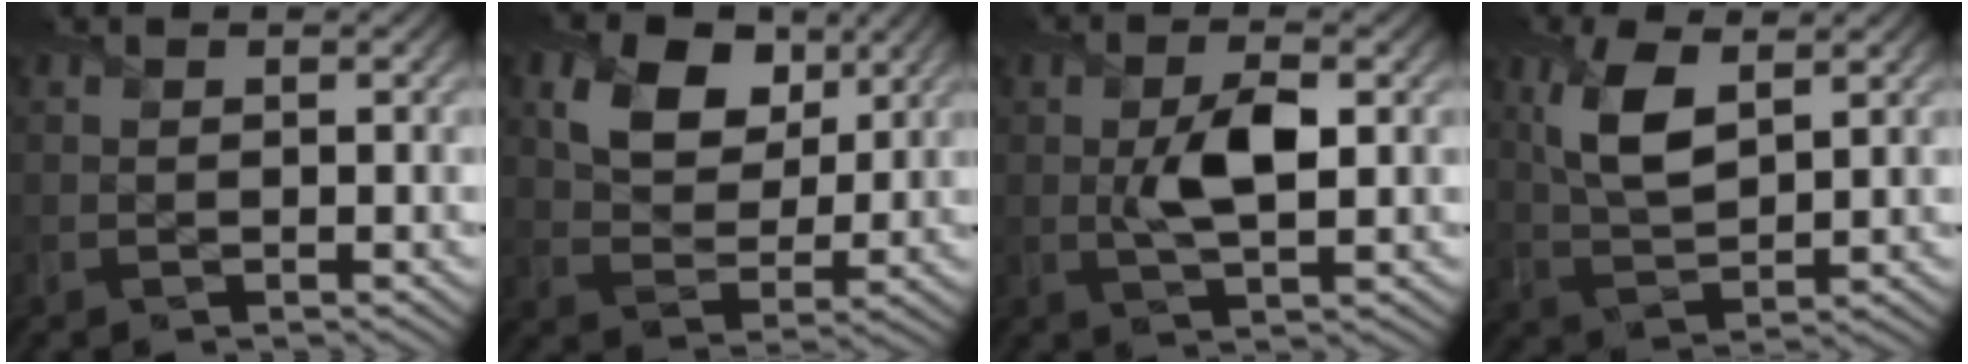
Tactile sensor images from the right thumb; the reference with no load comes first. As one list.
[{"total": 9.2, "force": [4.3, 6.2, 5.2], "torque": [-0.110, -0.002, 0.069]}, {"total": 5.6, "force": [0.4, 2.3, 5.1], "torque": [-0.105, -0.001, 0.006]}, {"total": 7.1, "force": [2.9, 3.1, 5.6], "torque": [-0.129, 0.000, 0.057]}]